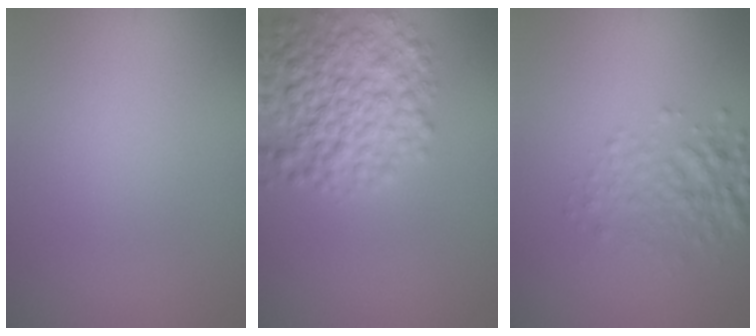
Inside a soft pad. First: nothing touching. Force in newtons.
{"total": 6.0, "press": 6.0, "slide": 0.2}
{"total": 2.8, "press": 2.8, "slide": 0.0}